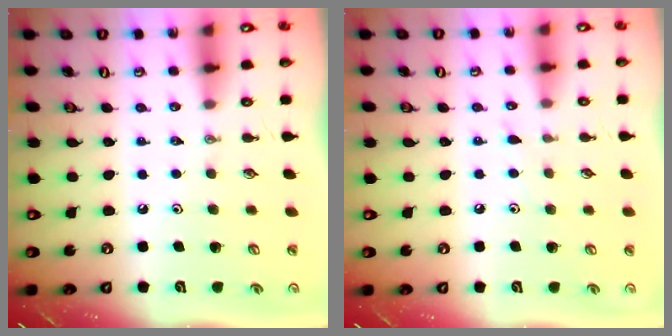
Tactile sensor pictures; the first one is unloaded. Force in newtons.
{"total": 3.9, "press": 3.8, "slide": 0.5}